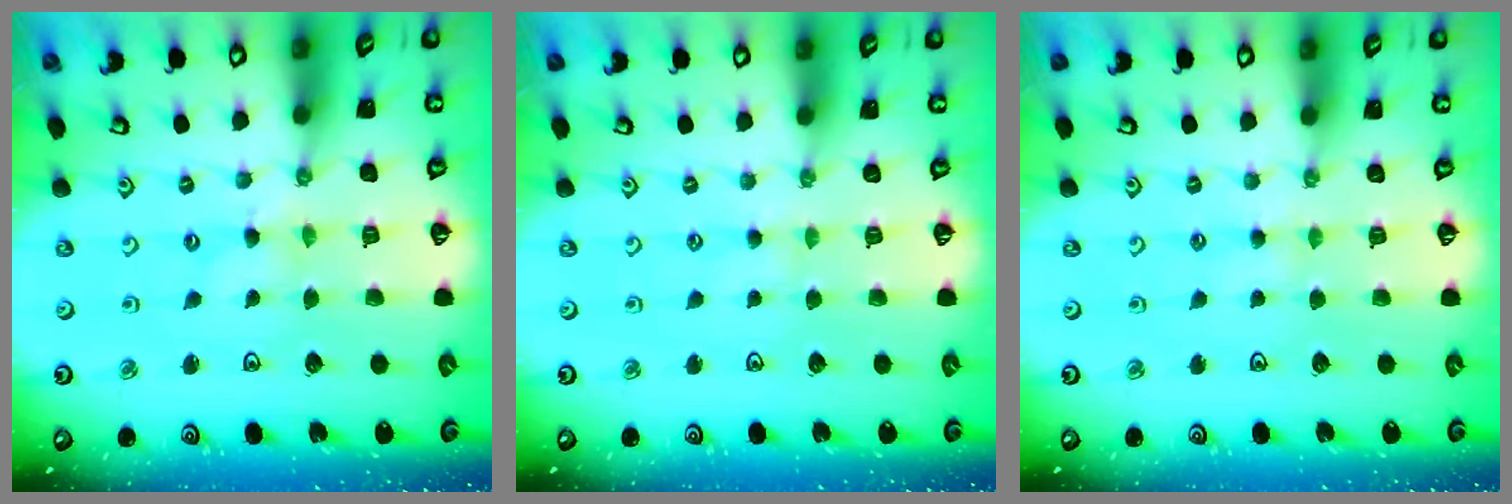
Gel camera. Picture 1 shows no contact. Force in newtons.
{"total": 0.0}
{"total": 1.9, "press": 1.9, "slide": 0.3}